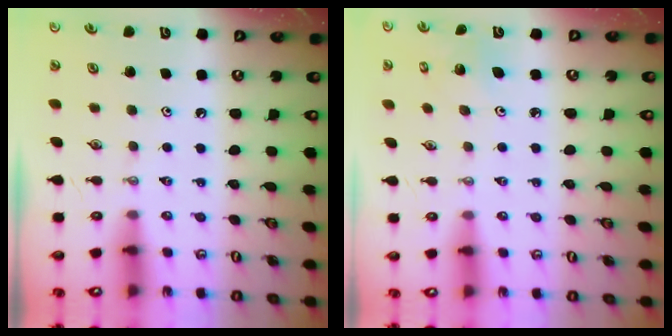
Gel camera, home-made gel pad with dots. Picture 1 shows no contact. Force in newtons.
{"total": 3.5, "press": 3.5, "slide": 0.2}